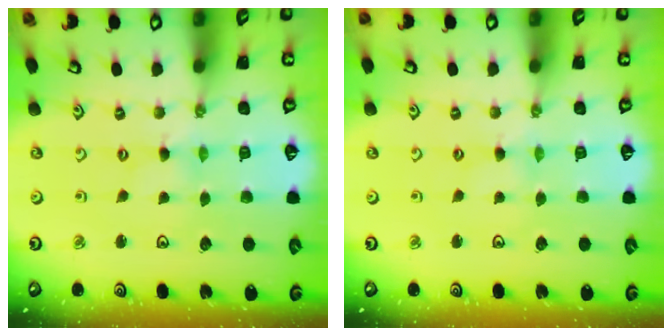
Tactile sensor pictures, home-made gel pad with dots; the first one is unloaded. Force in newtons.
{"total": 2.1, "press": 2.1, "slide": 0.3}